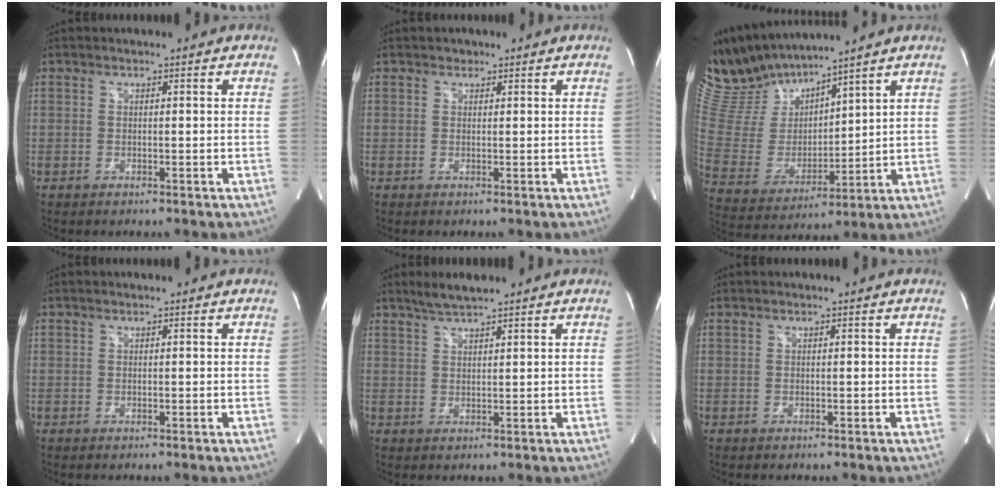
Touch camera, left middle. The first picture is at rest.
{"total": 0.8, "force": [0.6, 0.6, 0.1], "torque": [0.000, -0.001, 0.006]}
{"total": 13.1, "force": [12.3, 2.6, 3.6], "torque": [-0.093, 0.006, 0.262]}
{"total": 0.0}
{"total": 3.8, "force": [3.2, 0.1, 2.0], "torque": [-0.049, 0.007, 0.064]}
{"total": 0.0}